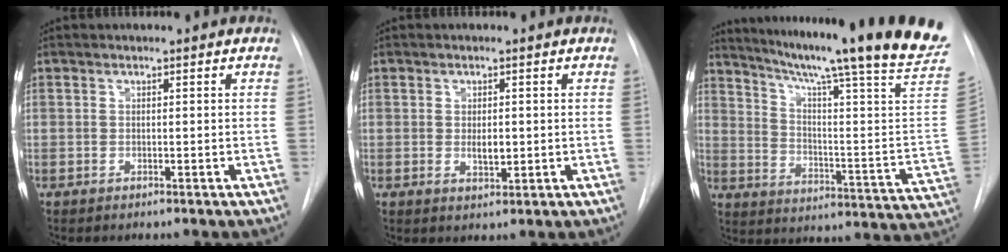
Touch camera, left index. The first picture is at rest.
{"total": 2.4, "force": [0.1, 1.1, 2.2], "torque": [-0.037, -0.004, 0.005]}
{"total": 27.8, "force": [21.9, -1.8, 17.0], "torque": [-0.242, -0.096, 0.290]}